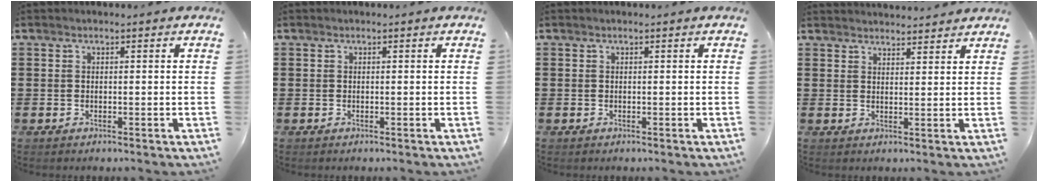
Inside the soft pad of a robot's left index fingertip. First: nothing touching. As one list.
[{"total": 0.0}, {"total": 0.0}, {"total": 2.5, "force": [2.5, 0.0, -0.3], "torque": [-0.002, -0.007, 0.049]}]